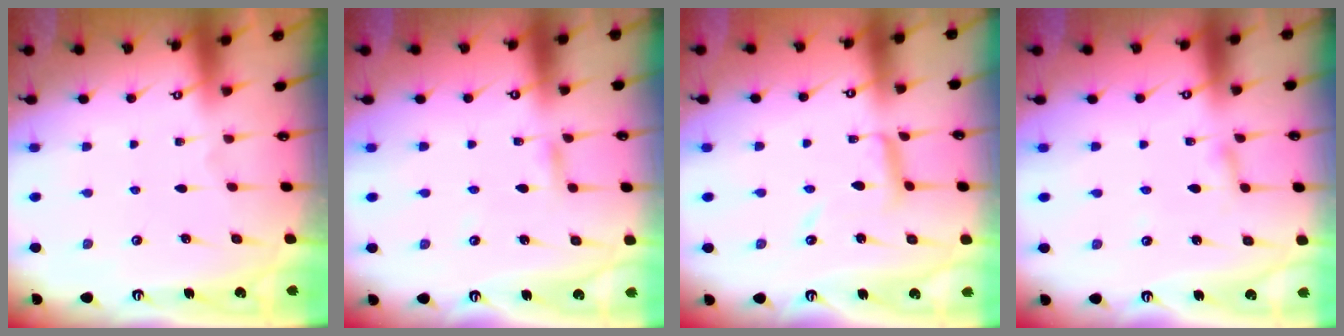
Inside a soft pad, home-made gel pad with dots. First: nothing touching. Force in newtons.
{"total": 3.3, "press": 3.3, "slide": 0.2}
{"total": 8.4, "press": 8.3, "slide": 0.4}
{"total": 2.1, "press": 2.1, "slide": 0.2}